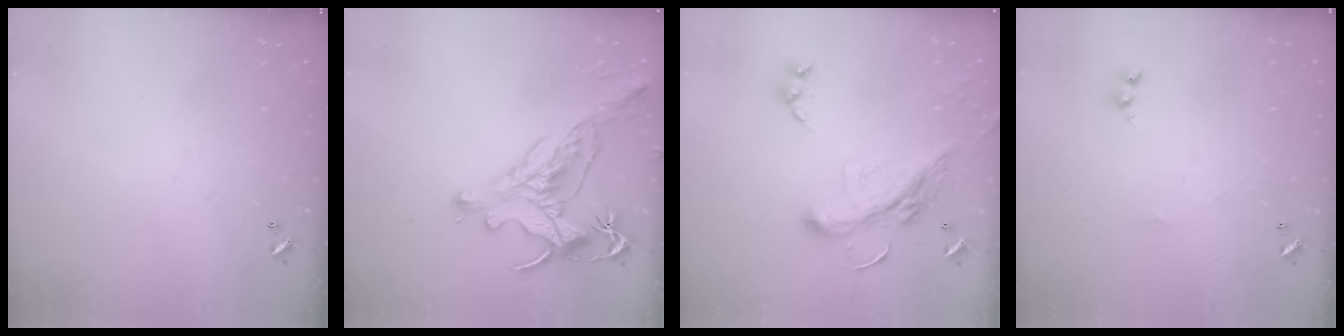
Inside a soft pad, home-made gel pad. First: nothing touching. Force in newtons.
{"total": 1.2, "press": 0.9, "slide": 0.9}
{"total": 5.4, "press": 5.2, "slide": 1.4}
{"total": 1.7, "press": 1.6, "slide": 0.6}